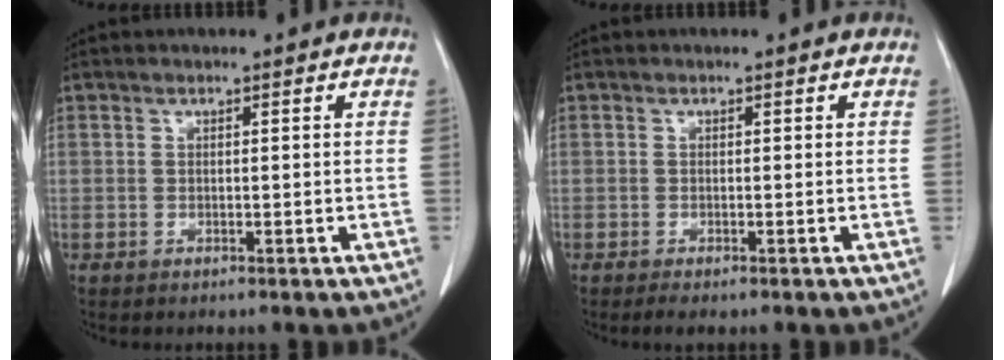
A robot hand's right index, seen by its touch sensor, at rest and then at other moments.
{"total": 1.3, "force": [-0.9, 0.3, 0.9], "torque": [-0.012, -0.002, -0.013]}